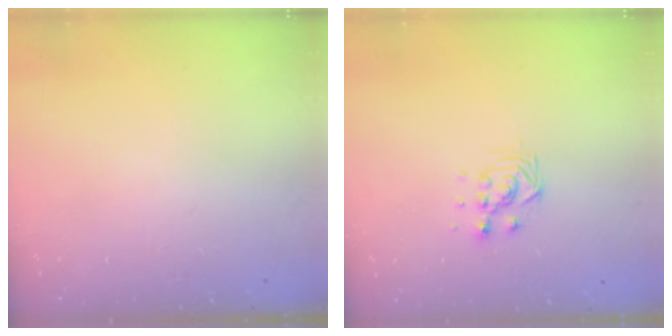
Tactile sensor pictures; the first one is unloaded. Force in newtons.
{"total": 4.3, "press": 4.2, "slide": 0.3}